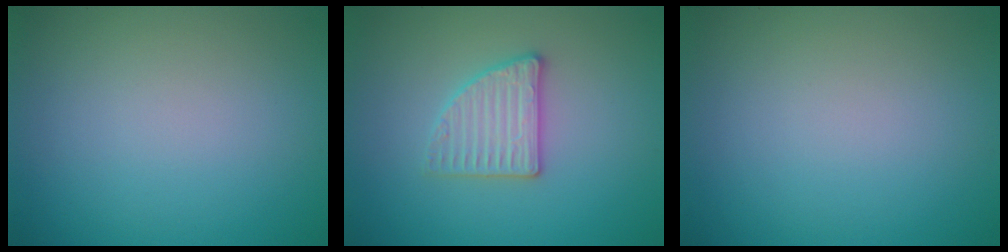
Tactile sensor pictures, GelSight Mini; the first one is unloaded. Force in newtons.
{"total": 2.8, "press": 2.7, "slide": 0.5}
{"total": 0.0}